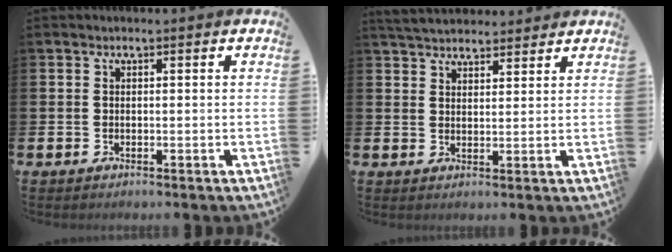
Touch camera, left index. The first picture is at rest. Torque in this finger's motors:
{"motor_torque": [0.07, -1.51, -0.03, 0.03]}